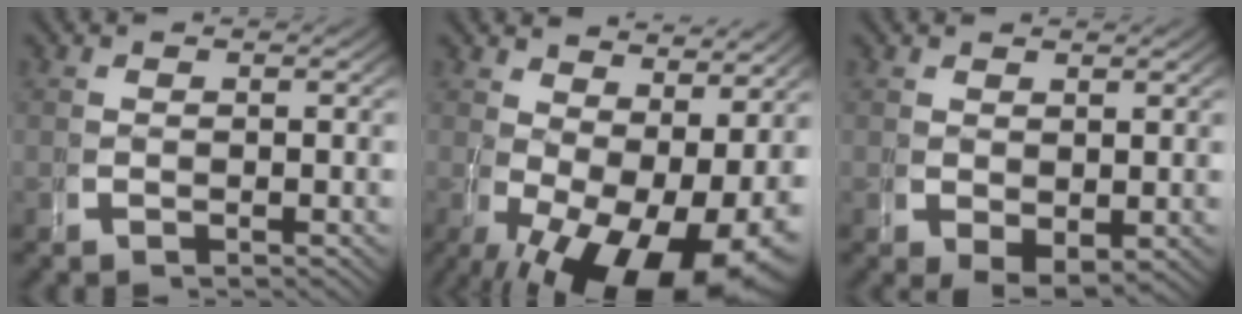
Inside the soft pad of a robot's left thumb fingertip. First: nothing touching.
{"total": 10.1, "force": [-2.0, 5.9, 7.9], "torque": [-0.113, -0.054, 0.003]}
{"total": 2.1, "force": [0.2, 1.6, 1.4], "torque": [-0.021, -0.018, 0.021]}